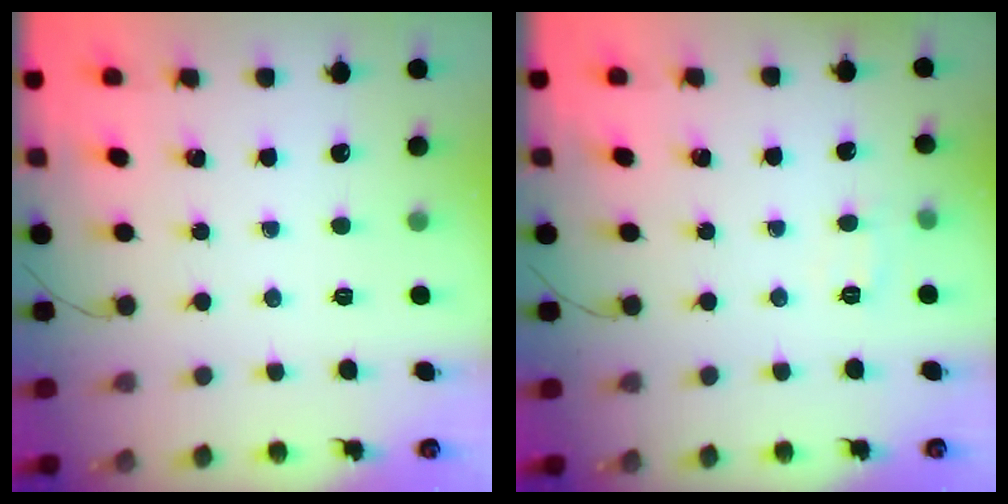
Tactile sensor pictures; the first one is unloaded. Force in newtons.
{"total": 6.0, "press": 5.8, "slide": 1.3}